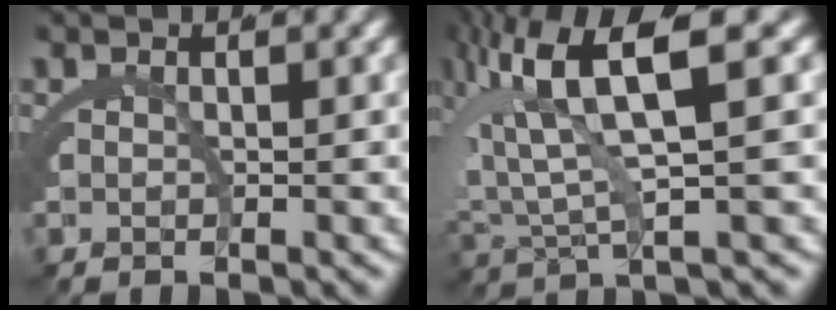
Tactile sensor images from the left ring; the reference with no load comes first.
{"total": 9.4, "force": [3.2, 3.9, 8.0], "torque": [-0.162, 0.004, 0.052]}